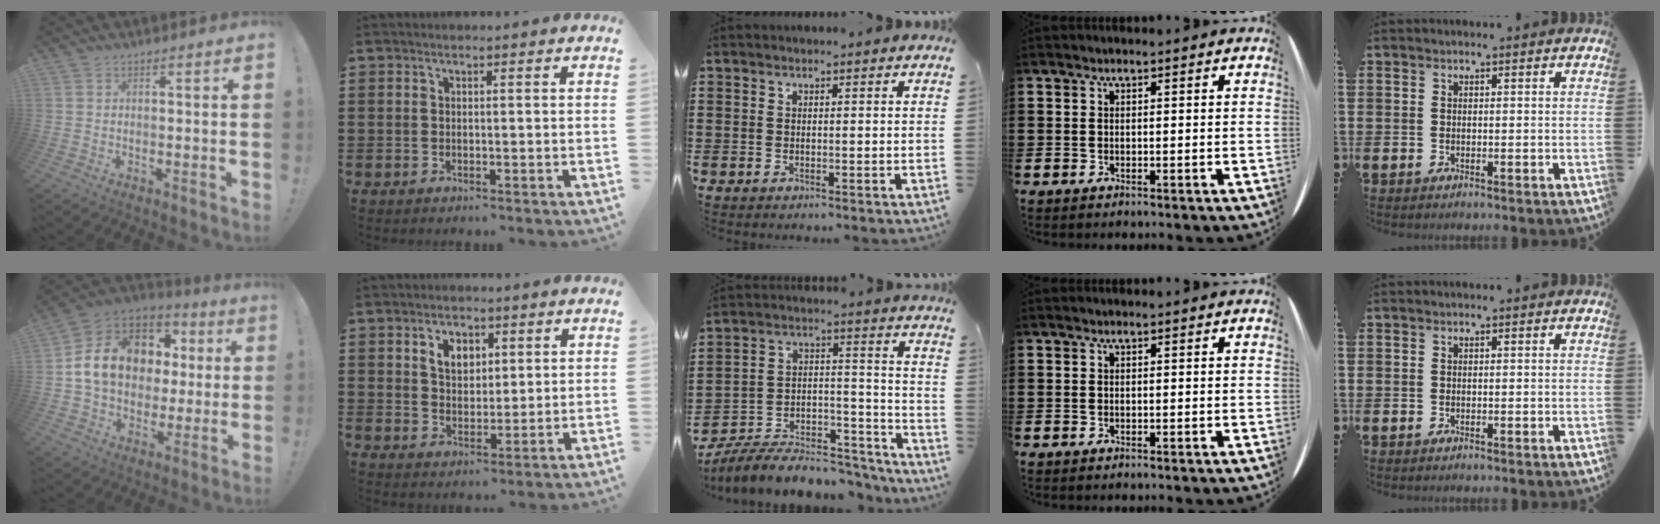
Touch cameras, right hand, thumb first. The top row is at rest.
{"thumb": {"total": 17.7, "force": [3.1, 13.8, 10.7], "torque": [-0.164, 0.002, 0.072]}, "index": {"total": 4.3, "force": [1.7, 3.0, 2.5], "torque": [-0.052, 0.008, 0.027]}, "middle": {"total": 8.5, "force": [-7.8, 2.2, 2.7], "torque": [-0.040, 0.024, -0.147]}}